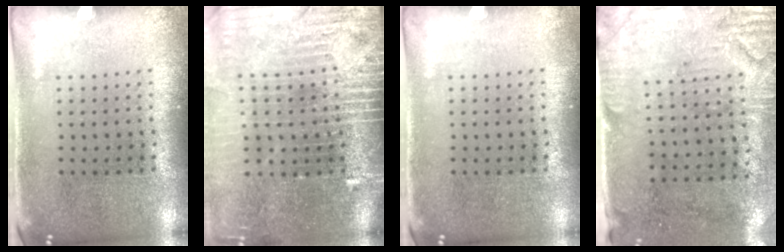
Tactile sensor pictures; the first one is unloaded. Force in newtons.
{"total": 4.4, "press": 3.8, "slide": 2.2}
{"total": 0.0}
{"total": 3.0, "press": 2.5, "slide": 1.7}